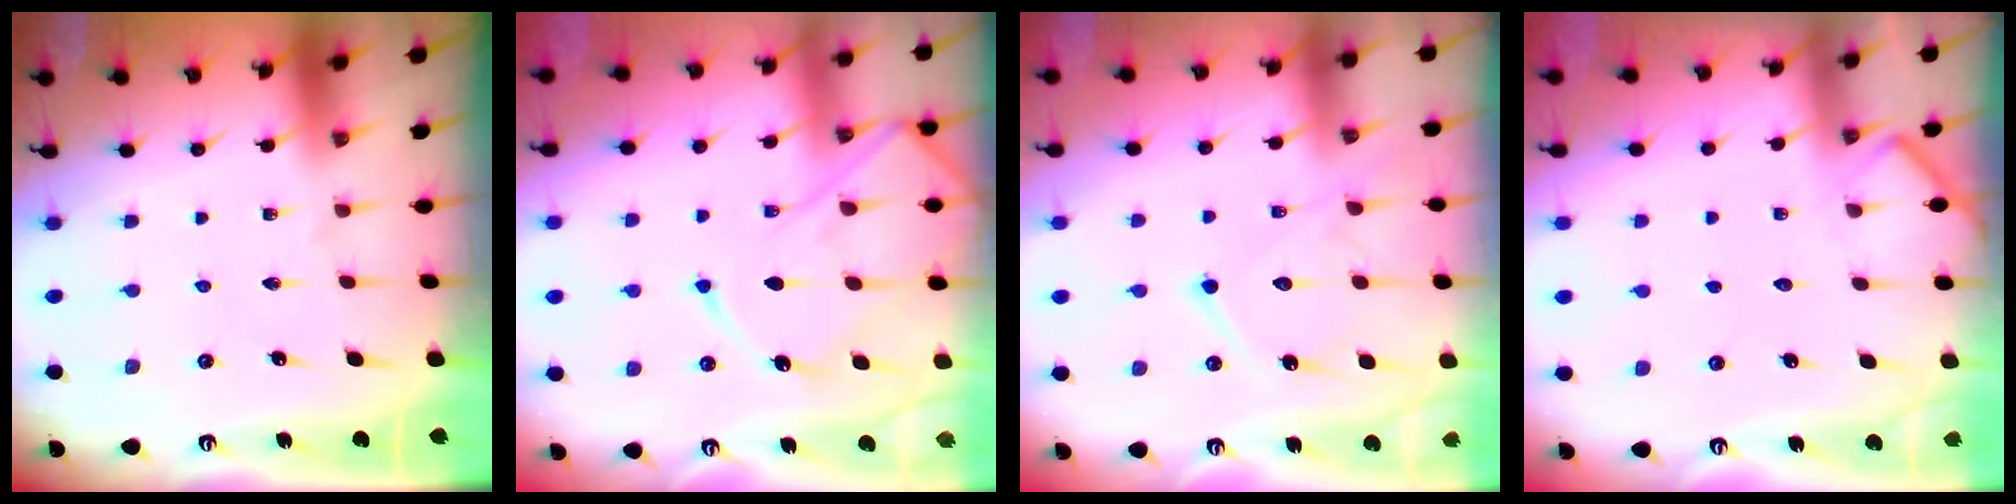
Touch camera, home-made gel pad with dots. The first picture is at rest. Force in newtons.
{"total": 13.8, "press": 13.7, "slide": 1.3}
{"total": 14.0, "press": 13.9, "slide": 1.0}
{"total": 4.6, "press": 4.6, "slide": 0.6}